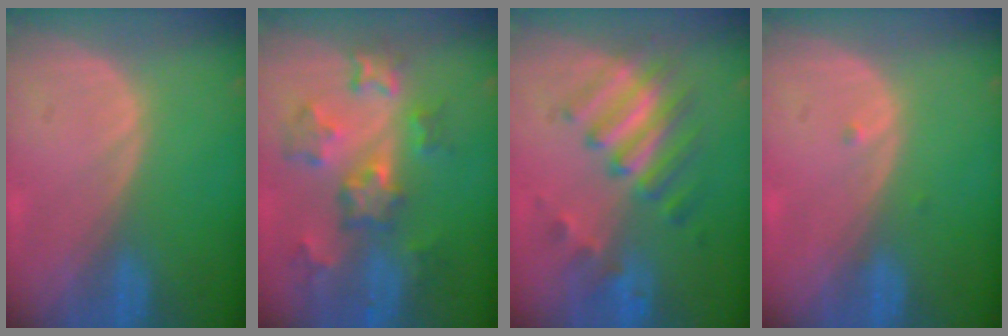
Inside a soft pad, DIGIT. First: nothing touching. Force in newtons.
{"total": 8.8, "press": 7.8, "slide": 4.0}
{"total": 7.5, "press": 7.4, "slide": 0.9}
{"total": 0.6, "press": 0.5, "slide": 0.3}